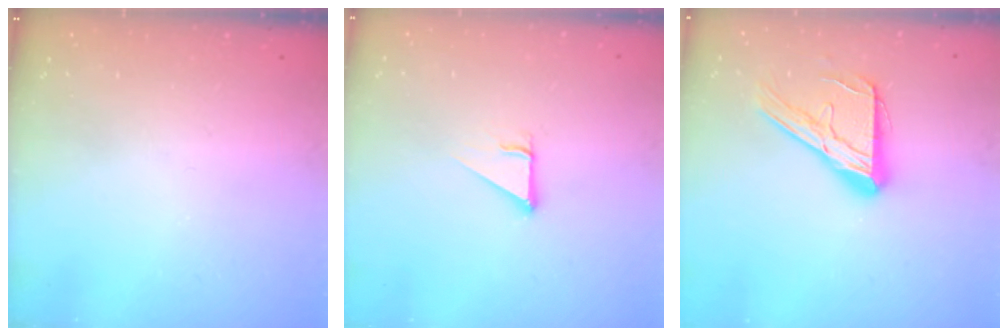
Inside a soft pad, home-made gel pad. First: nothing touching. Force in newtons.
{"total": 2.9, "press": 2.8, "slide": 0.2}
{"total": 15.7, "press": 15.7, "slide": 1.5}